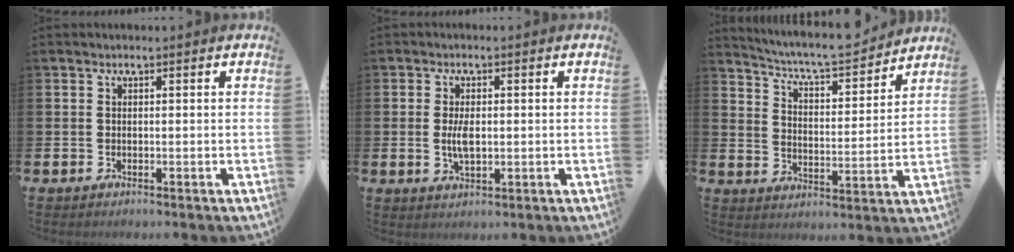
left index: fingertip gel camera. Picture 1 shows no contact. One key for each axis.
{"total": 3.5, "fx": 0.1, "fy": 1.6, "fz": 3.1, "tx": -0.051, "ty": 0.001, "tz": -0.003}
{"total": 7.0, "fx": 6.7, "fy": 0.7, "fz": 1.7, "tx": -0.056, "ty": -0.053, "tz": 0.113}